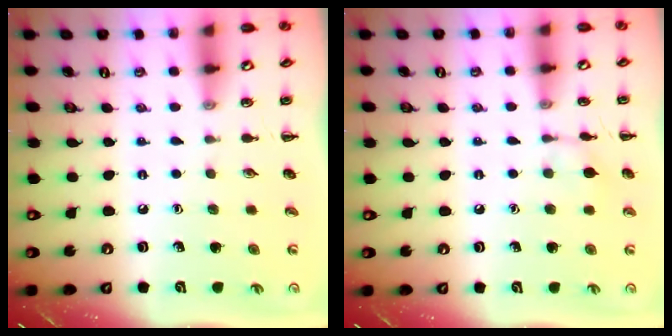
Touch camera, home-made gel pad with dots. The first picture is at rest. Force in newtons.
{"total": 7.1, "press": 6.8, "slide": 2.1}